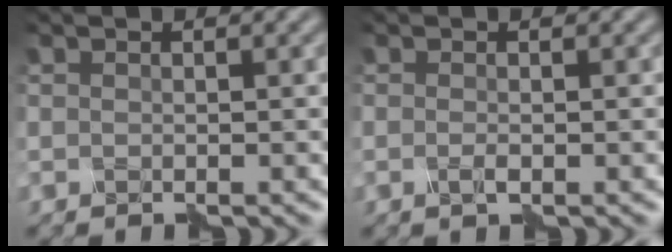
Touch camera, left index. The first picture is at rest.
{"total": 0.9, "force": [-0.5, 0.1, 0.7], "torque": [-0.015, 0.002, -0.005]}